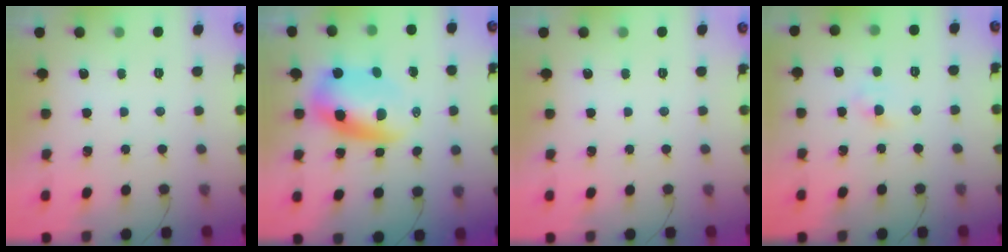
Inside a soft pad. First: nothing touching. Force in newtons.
{"total": 8.4, "press": 8.2, "slide": 1.8}
{"total": 0.0}
{"total": 2.6, "press": 2.5, "slide": 0.8}